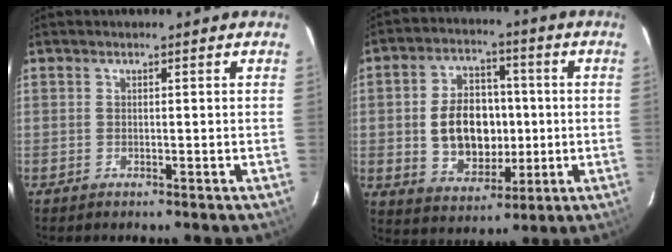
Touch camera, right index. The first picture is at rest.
{"total": 12.9, "force": [-0.4, 9.3, 9.0], "torque": [-0.178, 0.020, 0.011]}